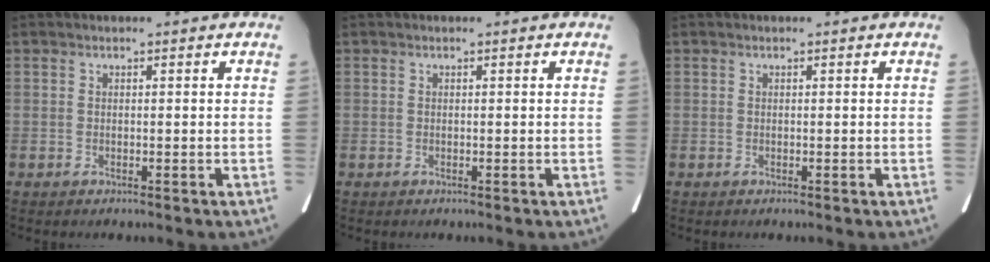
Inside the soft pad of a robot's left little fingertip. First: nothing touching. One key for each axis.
{"total": 0.0}
{"total": 0.0}